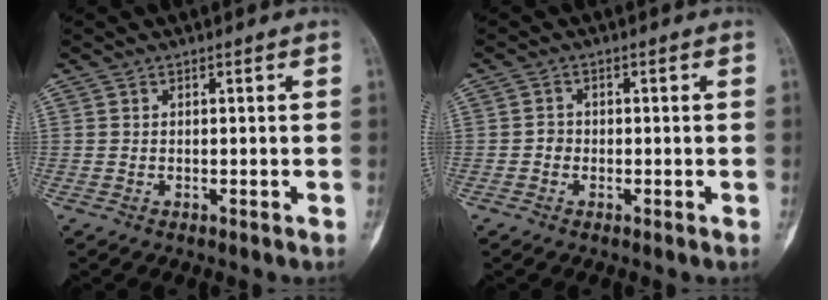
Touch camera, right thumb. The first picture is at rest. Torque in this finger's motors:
{"motor_torque": [0.32, 0.04, 0.29, -0.42, 0.17]}